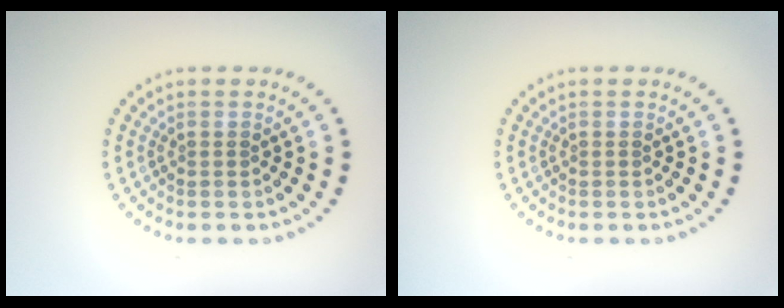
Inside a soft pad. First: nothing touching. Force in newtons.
{"total": 0.0}